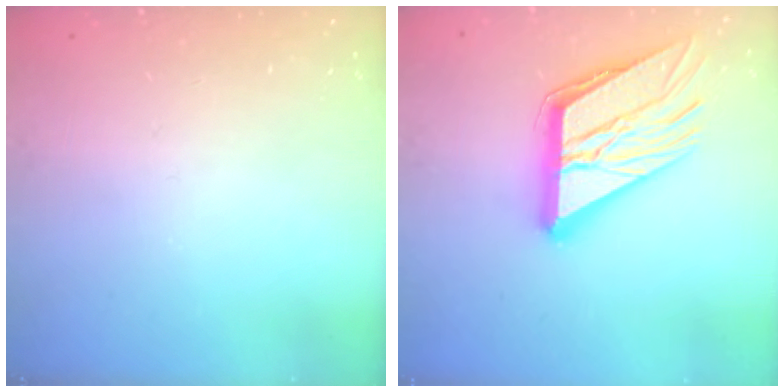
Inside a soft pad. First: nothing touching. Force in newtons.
{"total": 21.5, "press": 21.3, "slide": 2.9}